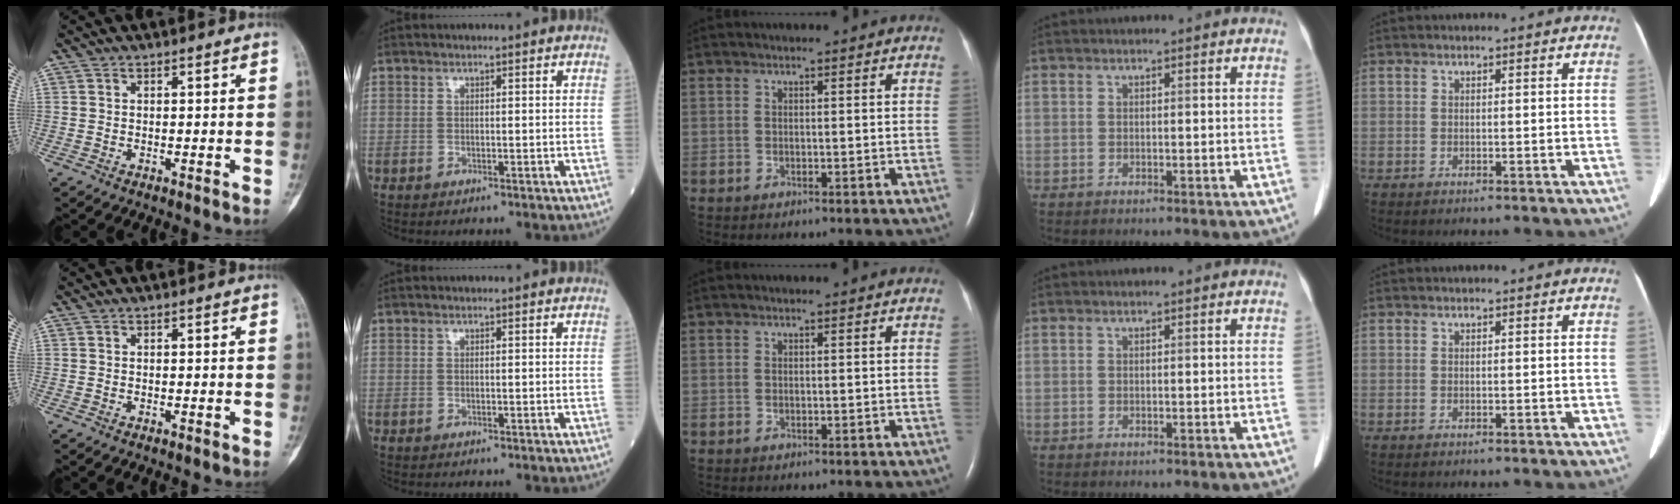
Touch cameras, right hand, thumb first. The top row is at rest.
{}